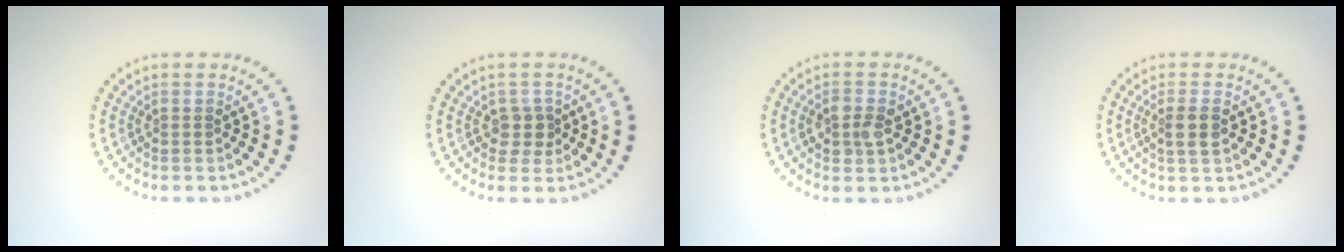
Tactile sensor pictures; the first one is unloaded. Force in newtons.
{"total": 1.9, "press": 1.6, "slide": 1.0}
{"total": 2.1, "press": 2.1, "slide": 0.1}
{"total": 1.9, "press": 1.8, "slide": 0.8}